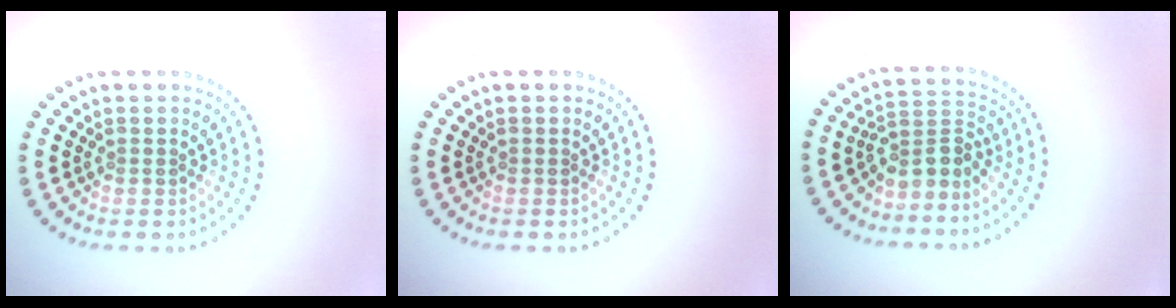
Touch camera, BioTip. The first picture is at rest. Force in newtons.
{"total": 0.0}
{"total": 3.1, "press": 2.2, "slide": 2.2}